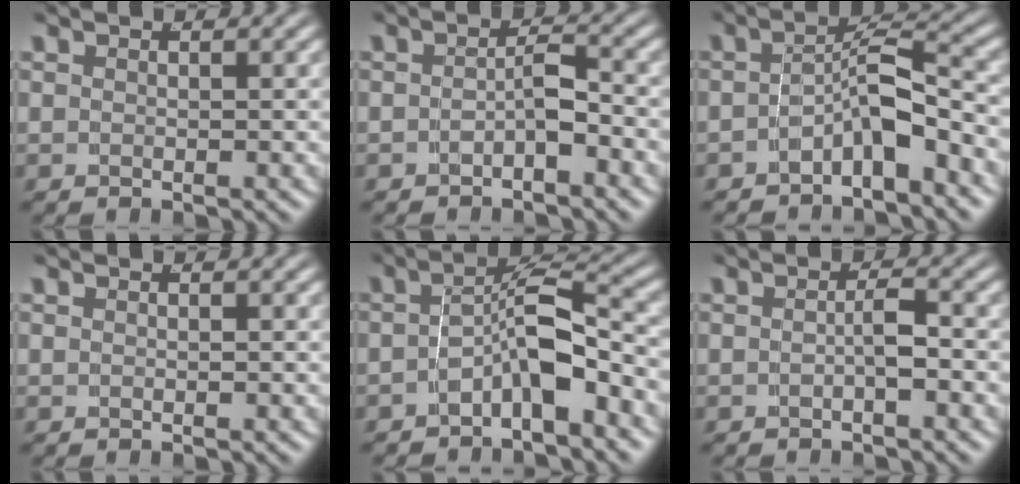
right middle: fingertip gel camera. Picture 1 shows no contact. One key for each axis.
{"total": 2.1, "fx": -1.3, "fy": 0.6, "fz": 1.5, "tx": -0.020, "ty": -0.003, "tz": -0.020}
{"total": 4.6, "fx": -3.4, "fy": 1.2, "fz": 3.0, "tx": -0.034, "ty": -0.005, "tz": -0.051}
{"total": 0.0}
{"total": 4.9, "fx": -2.8, "fy": 1.6, "fz": 3.7, "tx": -0.049, "ty": -0.004, "tz": -0.043}
{"total": 1.4, "fx": -0.9, "fy": -0.2, "fz": 1.1, "tx": -0.014, "ty": -0.003, "tz": -0.011}